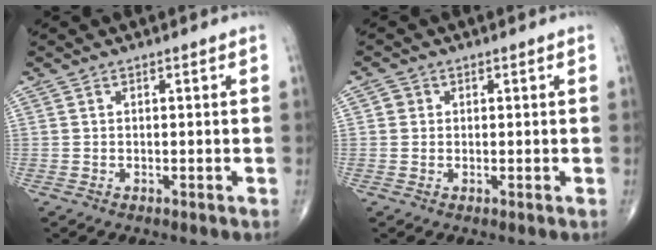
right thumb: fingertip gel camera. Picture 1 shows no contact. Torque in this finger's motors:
{"motor_torque": [-0.26, 0.14, -0.06, 0.09, -0.02]}